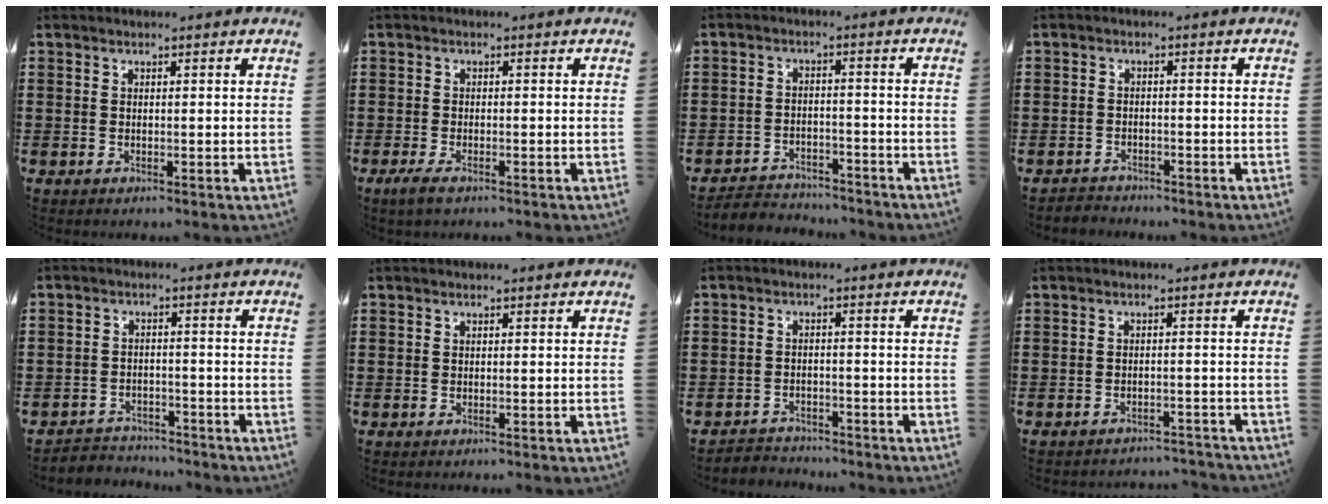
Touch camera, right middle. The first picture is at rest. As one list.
[{"total": 1.6, "force": [-1.0, 0.5, 1.1], "torque": [-0.030, -0.004, -0.021]}, {"total": 3.6, "force": [-3.5, 0.9, -0.3], "torque": [-0.004, -0.001, -0.076]}, {"total": 2.1, "force": [-2.0, 0.6, -0.4], "torque": [0.000, 0.000, -0.046]}, {"total": 3.4, "force": [-3.3, 0.9, -0.4], "torque": [-0.002, -0.001, -0.071]}, {"total": 0.0}, {"total": 3.0, "force": [-2.9, 0.7, -0.5], "torque": [-0.001, -0.003, -0.065]}, {"total": 2.3, "force": [-2.3, 0.1, -0.1], "torque": [-0.007, -0.002, -0.047]}]